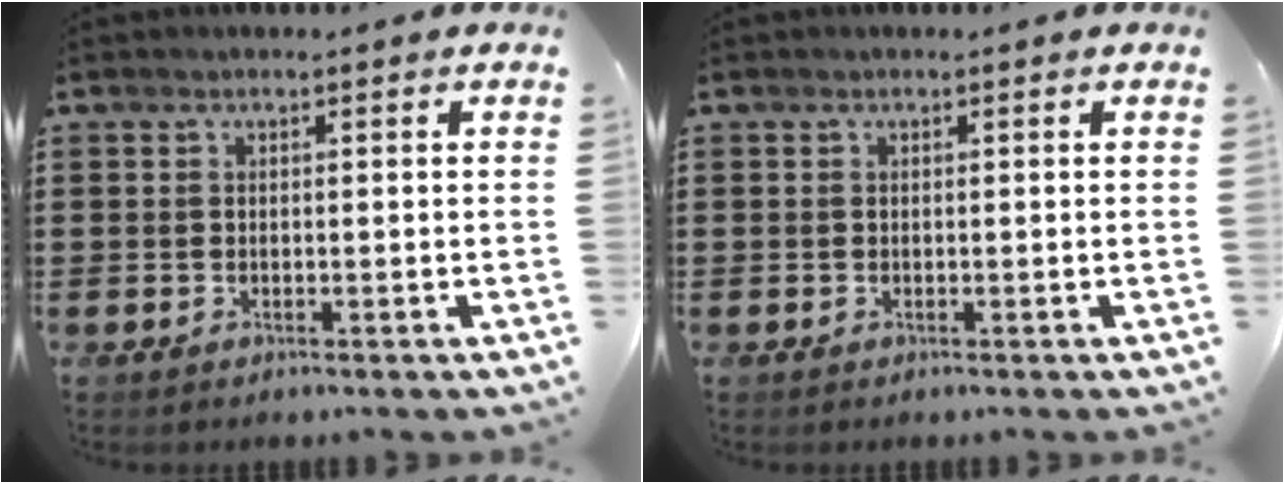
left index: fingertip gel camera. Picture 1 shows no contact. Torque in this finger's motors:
{"motor_torque": [0.00, 0.00, 0.00, 0.00]}